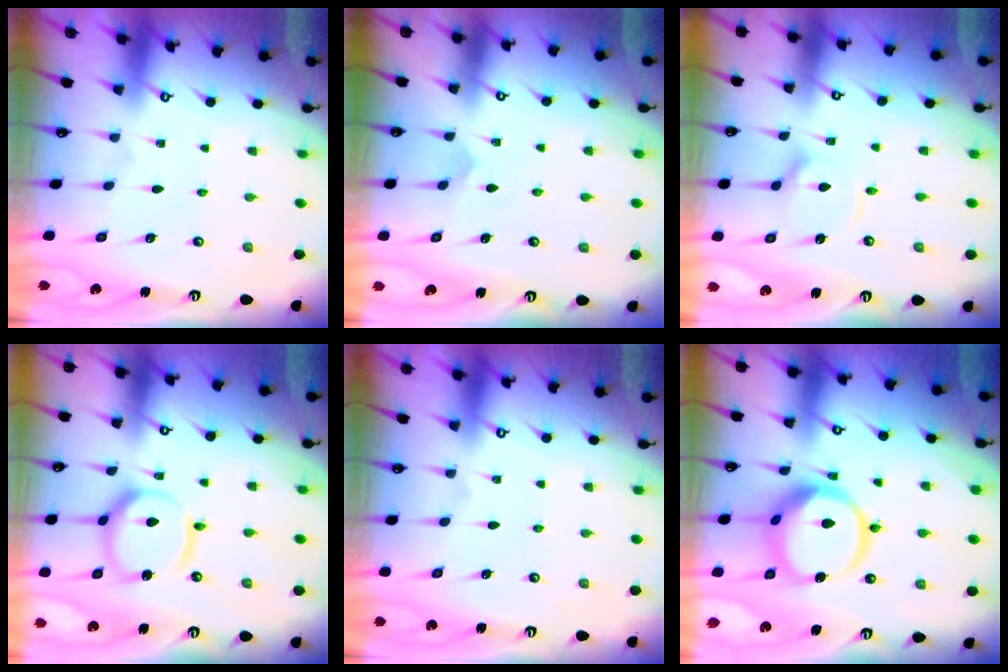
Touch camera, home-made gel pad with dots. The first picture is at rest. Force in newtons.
{"total": 3.4, "press": 3.4, "slide": 0.3}
{"total": 7.0, "press": 7.0, "slide": 0.7}
{"total": 12.1, "press": 12.1, "slide": 1.4}
{"total": 0.0}
{"total": 14.0, "press": 13.9, "slide": 1.6}